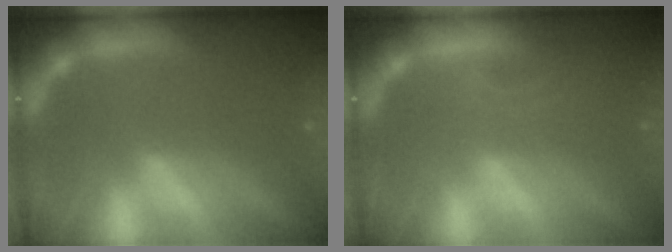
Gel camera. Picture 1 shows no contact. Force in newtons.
{"total": 1.9}